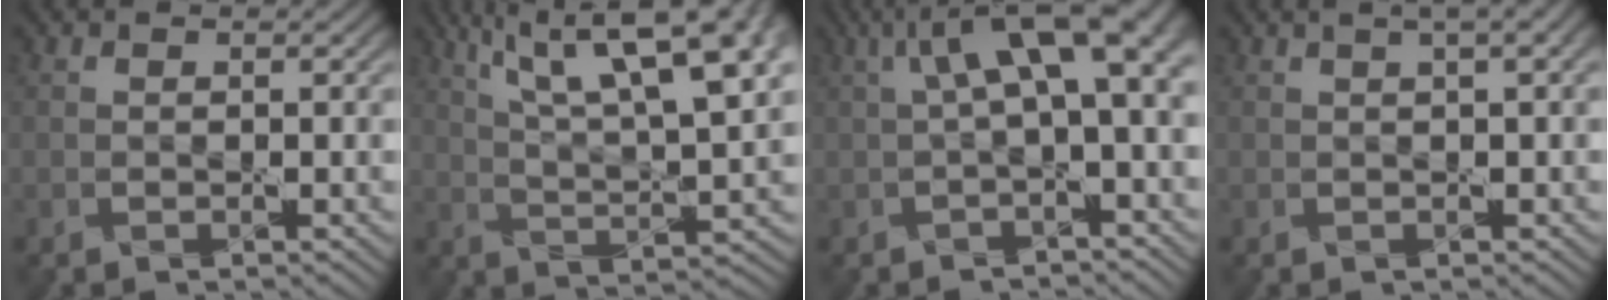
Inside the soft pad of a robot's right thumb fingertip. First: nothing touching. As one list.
[{"total": 16.9, "force": [8.5, 5.3, 13.6], "torque": [-0.228, 0.025, 0.133]}, {"total": 8.7, "force": [1.7, 2.8, 8.1], "torque": [-0.136, 0.017, 0.027]}, {"total": 3.3, "force": [1.5, 0.8, 2.9], "torque": [-0.042, 0.009, 0.015]}]